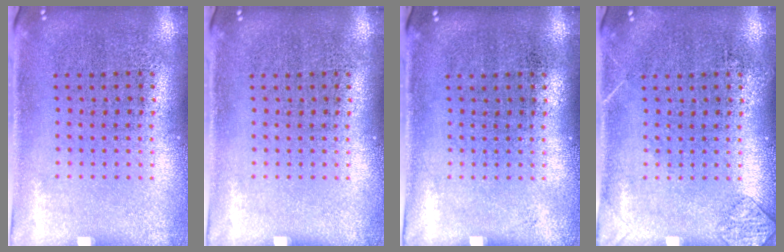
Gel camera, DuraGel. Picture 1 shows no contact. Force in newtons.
{"total": 0.0}
{"total": 0.0}
{"total": 1.3, "press": 1.3, "slide": 0.1}